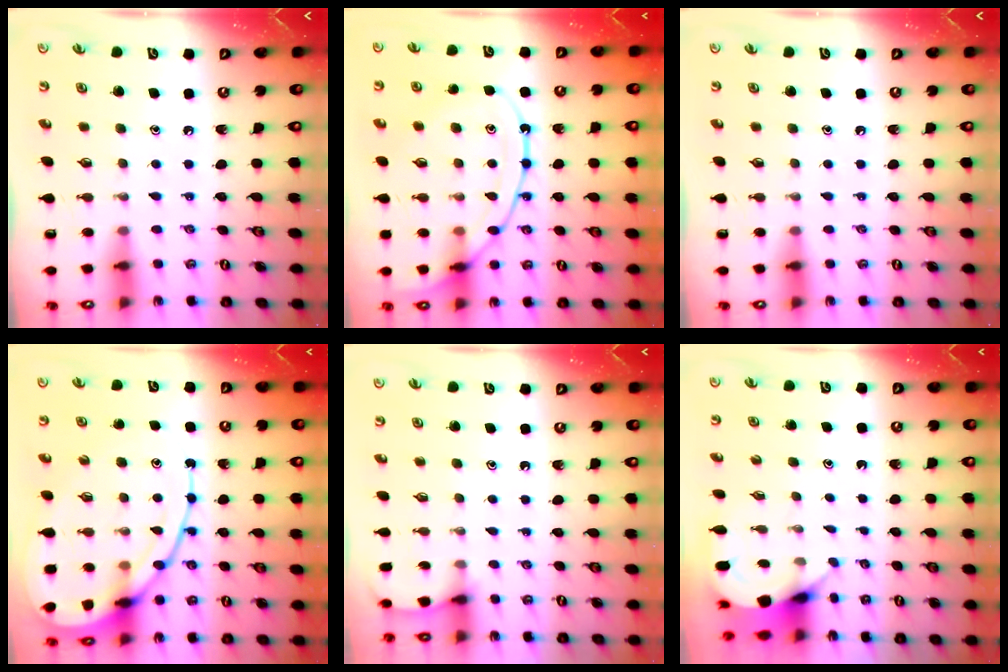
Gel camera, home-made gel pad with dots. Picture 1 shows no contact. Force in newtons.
{"total": 15.1, "press": 15.1, "slide": 1.1}
{"total": 0.0}
{"total": 16.3, "press": 16.2, "slide": 1.4}
{"total": 2.6, "press": 2.6, "slide": 0.3}
{"total": 4.0, "press": 4.0, "slide": 0.3}